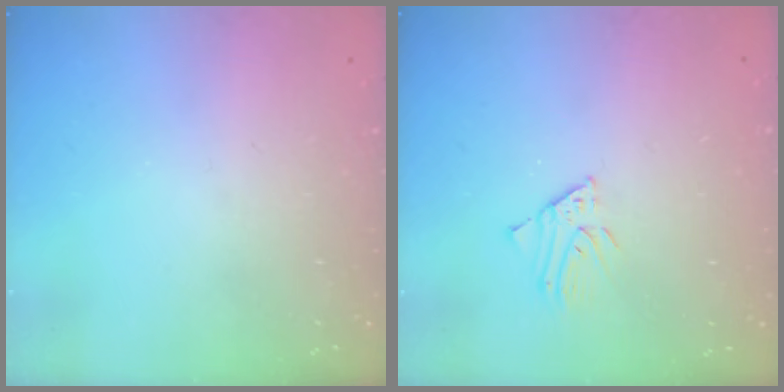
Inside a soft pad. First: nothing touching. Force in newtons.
{"total": 2.5, "press": 2.5, "slide": 0.2}